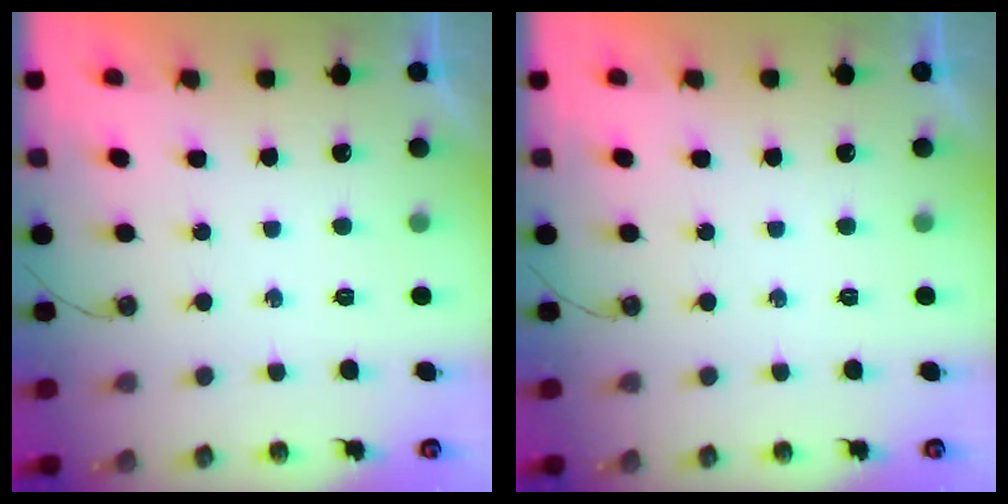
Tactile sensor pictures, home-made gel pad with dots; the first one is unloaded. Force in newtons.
{"total": 0.0}